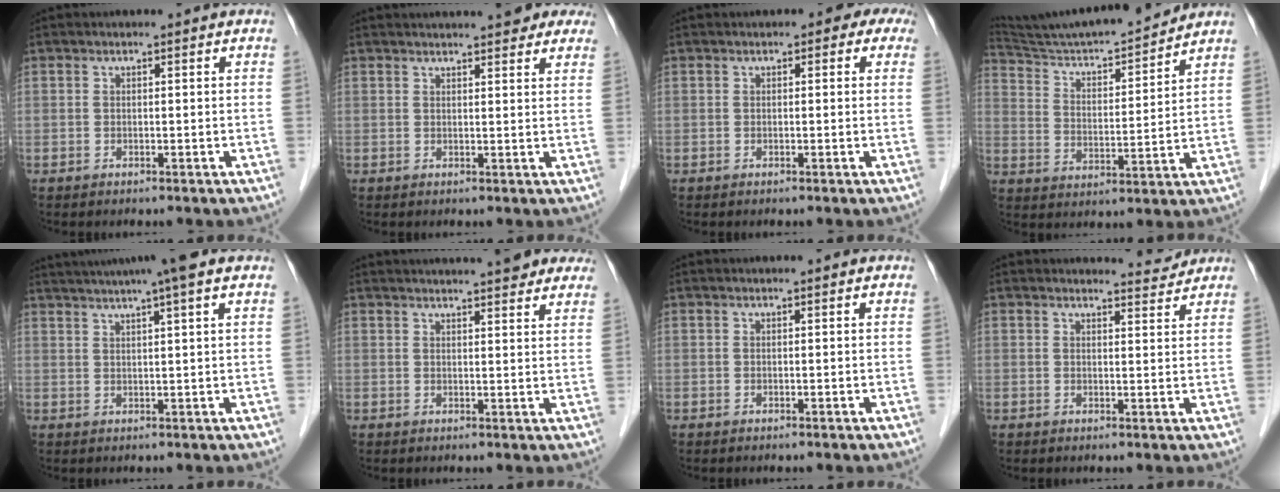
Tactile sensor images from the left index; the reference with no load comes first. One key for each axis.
{"total": 10.8, "fx": 9.2, "fy": 2.6, "fz": 5.0, "tx": -0.051, "ty": 0.019, "tz": 0.097}
{"total": 2.8, "fx": 1.2, "fy": 1.8, "fz": 1.8, "tx": -0.005, "ty": 0.016, "tz": 0.005}
{"total": 16.5, "fx": 15.4, "fy": 0.5, "fz": 5.8, "tx": -0.105, "ty": 0.001, "tz": 0.254}
{"total": 9.8, "fx": 7.6, "fy": -1.1, "fz": 6.1, "tx": -0.102, "ty": 0.027, "tz": 0.098}
{"total": 12.7, "fx": 11.1, "fy": 2.2, "fz": 5.6, "tx": -0.063, "ty": 0.022, "tz": 0.124}
{"total": 0.0}
{"total": 2.5, "fx": 2.5, "fy": -0.1, "fz": -0.5, "tx": -0.004, "ty": -0.015, "tz": 0.030}